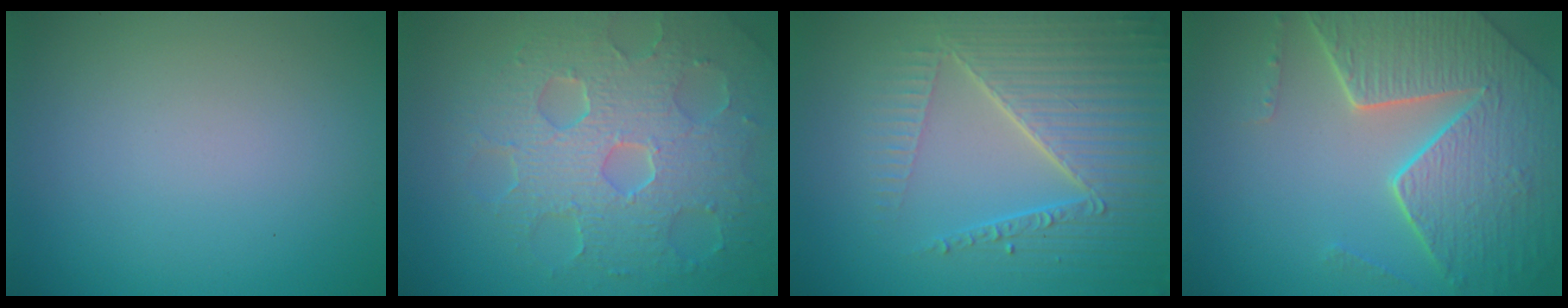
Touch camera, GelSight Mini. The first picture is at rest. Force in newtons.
{"total": 8.5, "press": 5.9, "slide": 6.1}
{"total": 6.9, "press": 5.3, "slide": 4.4}
{"total": 7.9, "press": 5.6, "slide": 5.6}